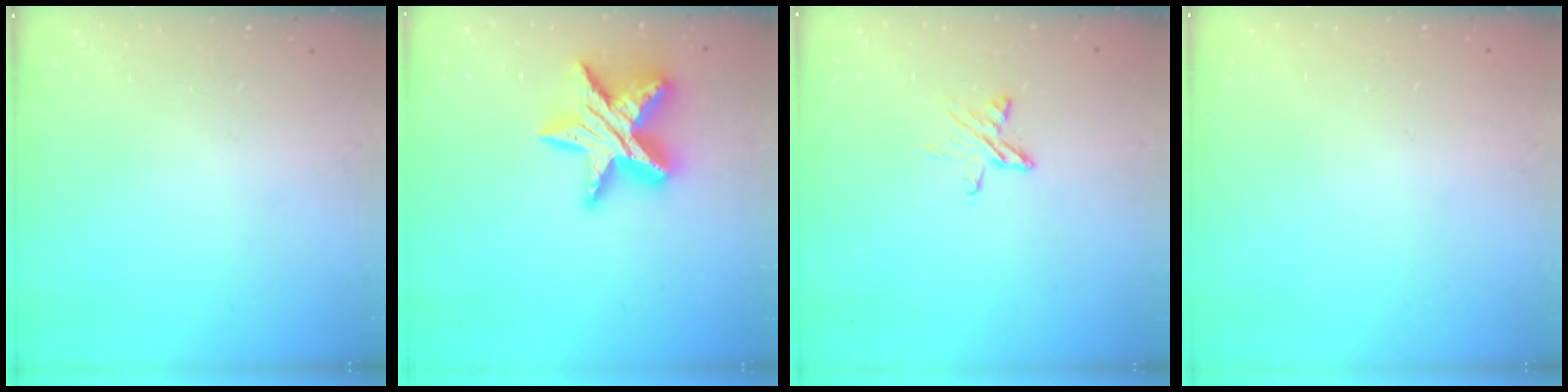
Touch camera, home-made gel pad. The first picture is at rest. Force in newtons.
{"total": 17.5, "press": 17.4, "slide": 1.4}
{"total": 5.6, "press": 5.6, "slide": 0.6}
{"total": 0.0}